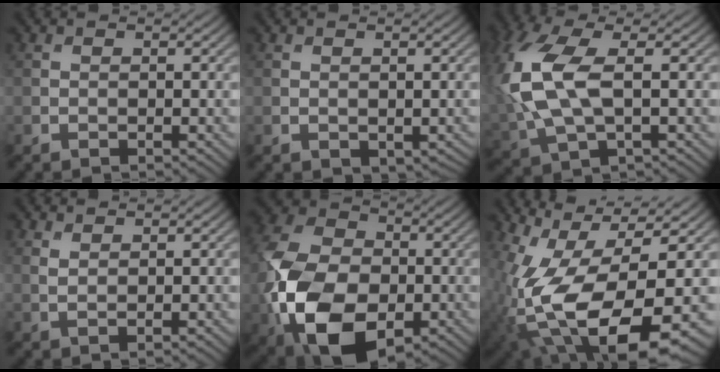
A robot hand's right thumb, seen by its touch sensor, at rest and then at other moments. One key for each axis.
{"total": 0.8, "fx": 0.1, "fy": 0.6, "fz": 0.5, "tx": -0.009, "ty": -0.007, "tz": 0.008}
{"total": 11.9, "fx": 1.3, "fy": 6.0, "fz": 10.2, "tx": -0.272, "ty": 0.001, "tz": 0.025}
{"total": 1.5, "fx": 1.1, "fy": 0.2, "fz": 0.9, "tx": -0.025, "ty": -0.001, "tz": 0.026}
{"total": 17.0, "fx": -4.6, "fy": 11.1, "fz": 12.1, "tx": -0.281, "ty": -0.039, "tz": -0.086}
{"total": 18.8, "fx": -5.6, "fy": 8.6, "fz": 15.8, "tx": -0.330, "ty": -0.047, "tz": -0.081}